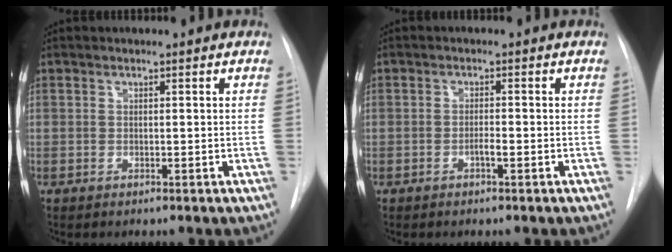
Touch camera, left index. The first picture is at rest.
{"total": 1.3, "force": [-0.7, 0.1, 1.1], "torque": [-0.019, 0.002, -0.013]}